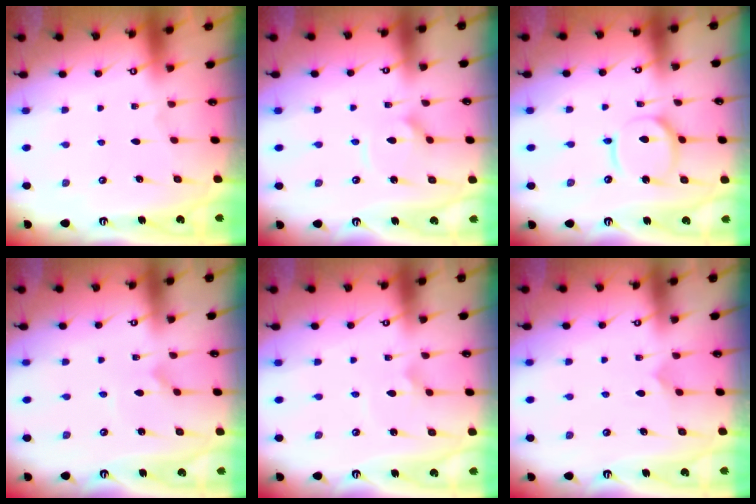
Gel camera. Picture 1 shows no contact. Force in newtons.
{"total": 4.7, "press": 4.6, "slide": 0.5}
{"total": 11.1, "press": 11.0, "slide": 1.4}
{"total": 2.2, "press": 2.2, "slide": 0.2}
{"total": 2.1, "press": 2.0, "slide": 0.3}
{"total": 4.6, "press": 4.6, "slide": 0.4}